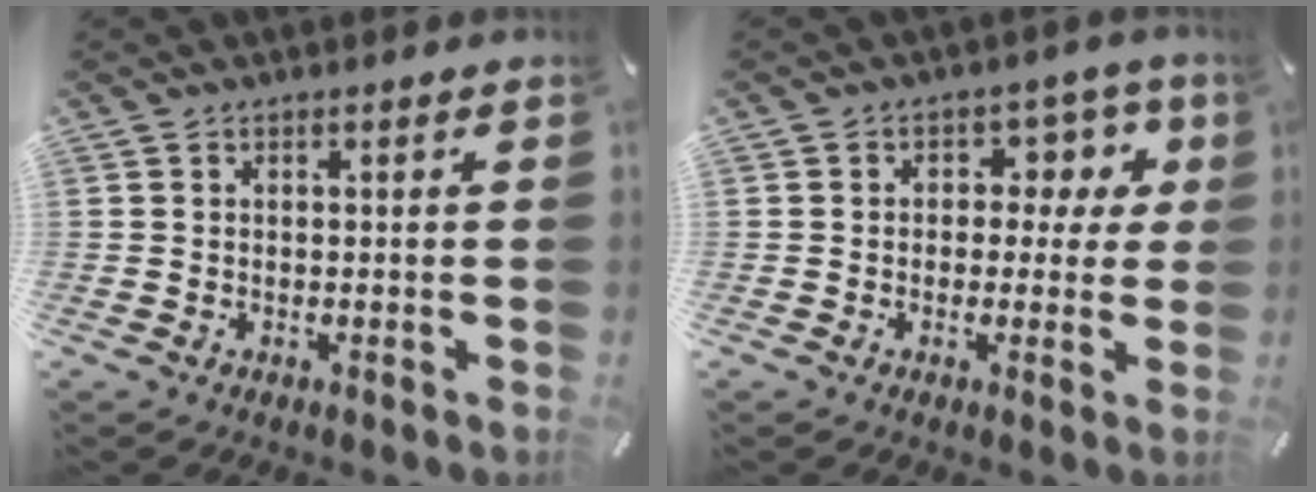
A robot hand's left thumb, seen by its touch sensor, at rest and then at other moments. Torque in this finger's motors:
{"motor_torque": [0.10, 0.07, 0.25, 0.13, -0.02]}